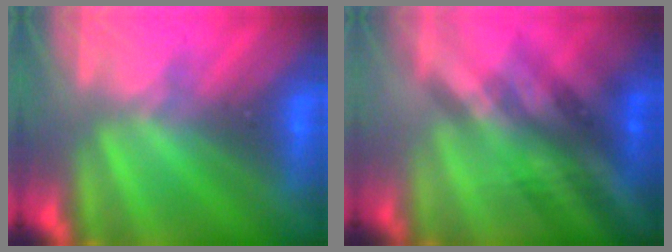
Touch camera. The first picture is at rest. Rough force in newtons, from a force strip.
{"total": 2.6}